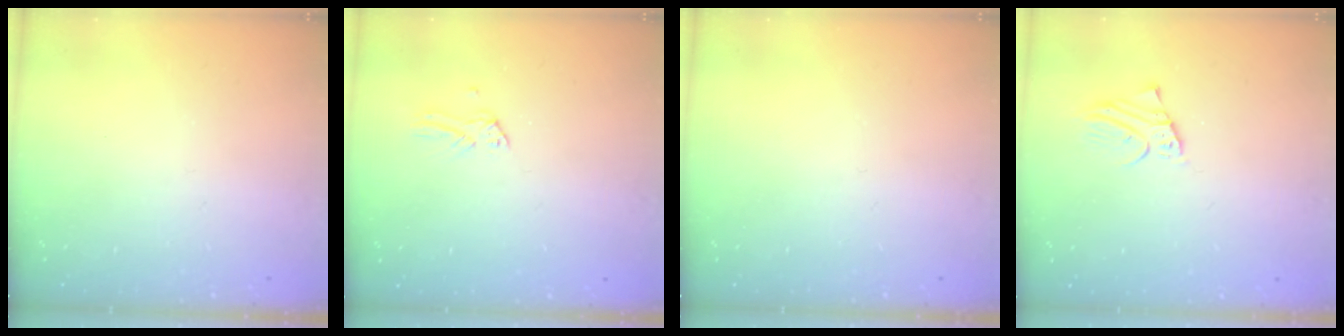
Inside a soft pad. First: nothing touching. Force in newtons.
{"total": 0.0}
{"total": 0.0}
{"total": 2.6, "press": 2.6, "slide": 0.1}